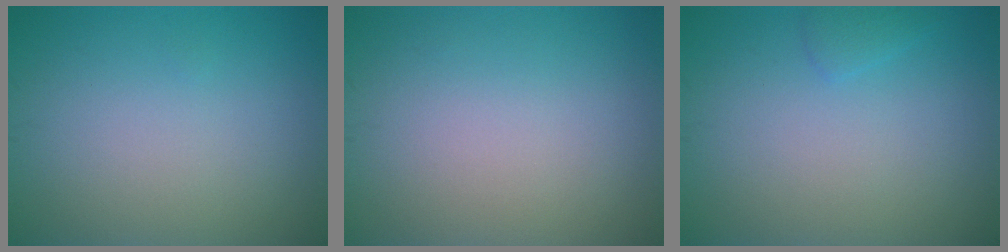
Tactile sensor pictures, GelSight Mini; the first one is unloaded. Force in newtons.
{"total": 0.0}
{"total": 0.9, "press": 0.9, "slide": 0.1}